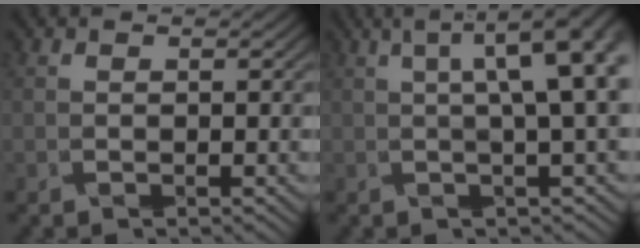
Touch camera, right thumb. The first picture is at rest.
{"total": 9.0, "force": [1.7, 1.6, 8.7], "torque": [-0.128, 0.026, 0.025]}